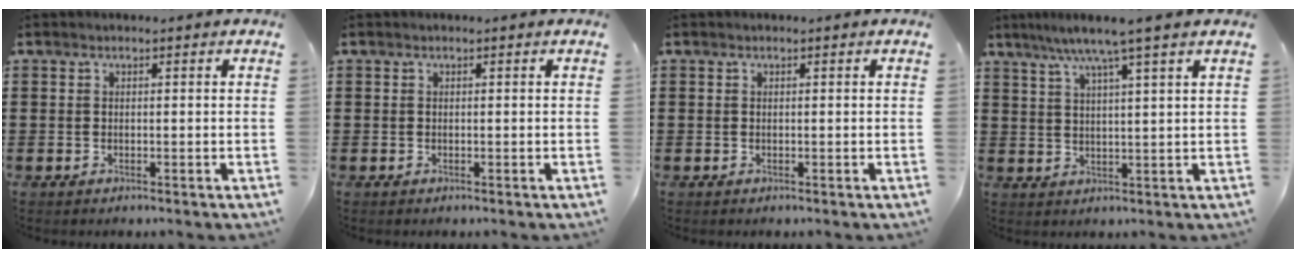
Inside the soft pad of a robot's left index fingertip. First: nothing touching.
{"total": 0.0}
{"total": 0.0}
{"total": 6.1, "force": [4.5, -0.7, 4.1], "torque": [-0.093, -0.007, 0.075]}